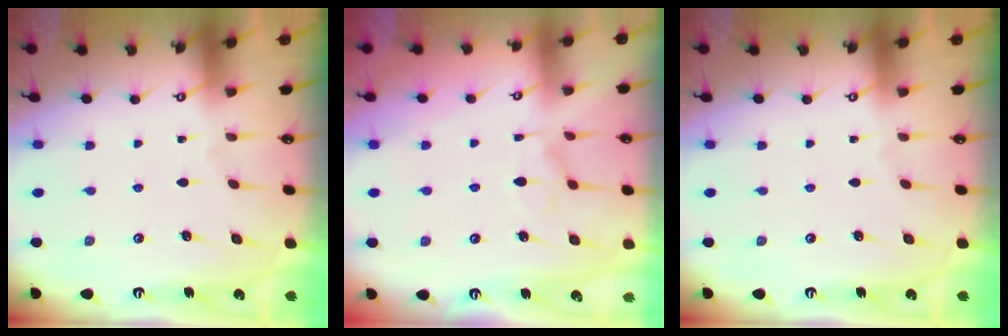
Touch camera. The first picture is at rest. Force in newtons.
{"total": 1.4, "press": 0.3, "slide": 1.3}
{"total": 0.0}